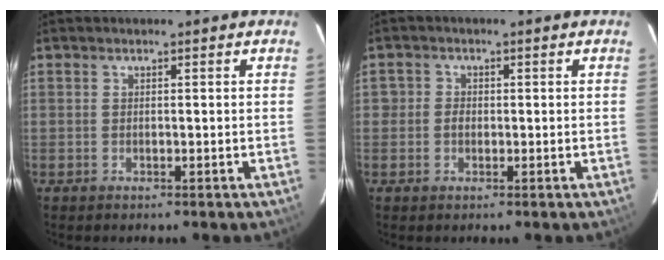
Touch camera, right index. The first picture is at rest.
{"total": 2.0, "force": [-0.5, 1.8, 0.6], "torque": [-0.008, 0.003, -0.014]}